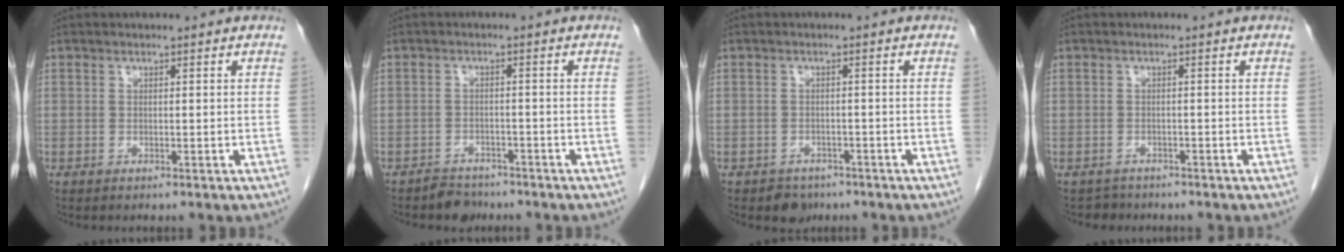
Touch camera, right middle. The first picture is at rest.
{"total": 3.1, "force": [-2.6, 1.6, 0.0], "torque": [-0.004, 0.004, -0.040]}
{"total": 3.2, "force": [-2.4, 2.1, 0.0], "torque": [-0.003, 0.009, -0.034]}
{"total": 2.1, "force": [-1.8, 0.9, -0.5], "torque": [0.000, -0.002, -0.030]}